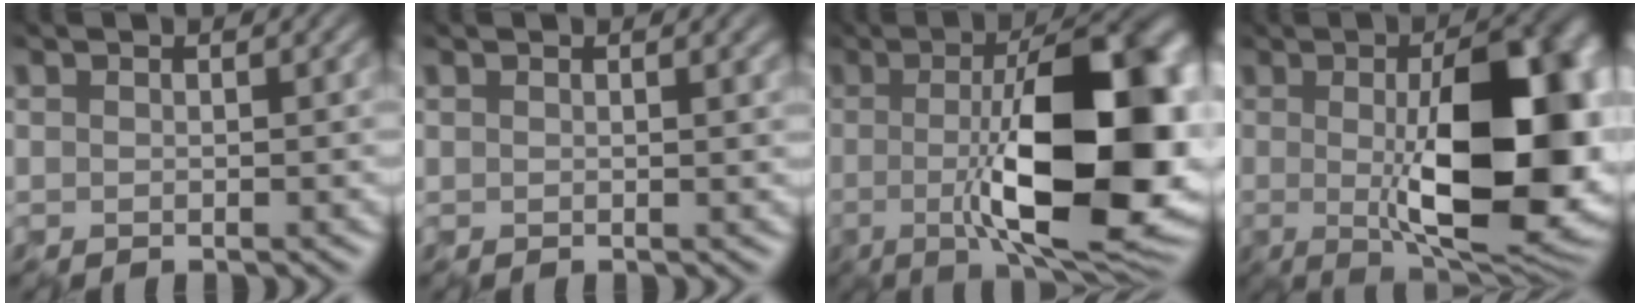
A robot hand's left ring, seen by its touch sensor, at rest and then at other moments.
{"total": 0.9, "force": [0.8, 0.2, 0.3], "torque": [-0.008, 0.000, 0.018]}
{"total": 15.1, "force": [-1.0, 4.3, 14.4], "torque": [-0.183, 0.005, -0.030]}
{"total": 13.9, "force": [-0.7, 4.7, 13.0], "torque": [-0.166, -0.003, -0.013]}